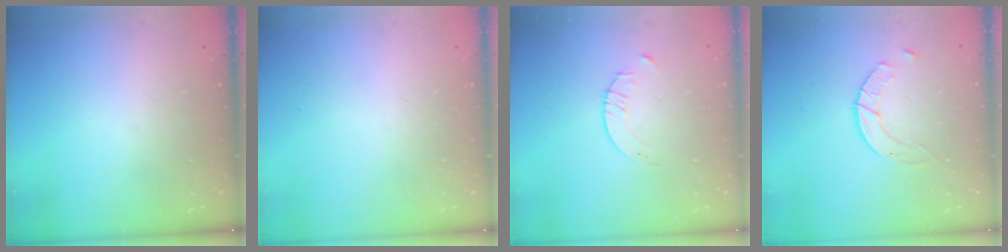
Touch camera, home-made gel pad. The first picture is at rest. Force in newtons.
{"total": 0.0}
{"total": 2.1, "press": 2.1, "slide": 0.3}
{"total": 4.1, "press": 4.1, "slide": 0.4}